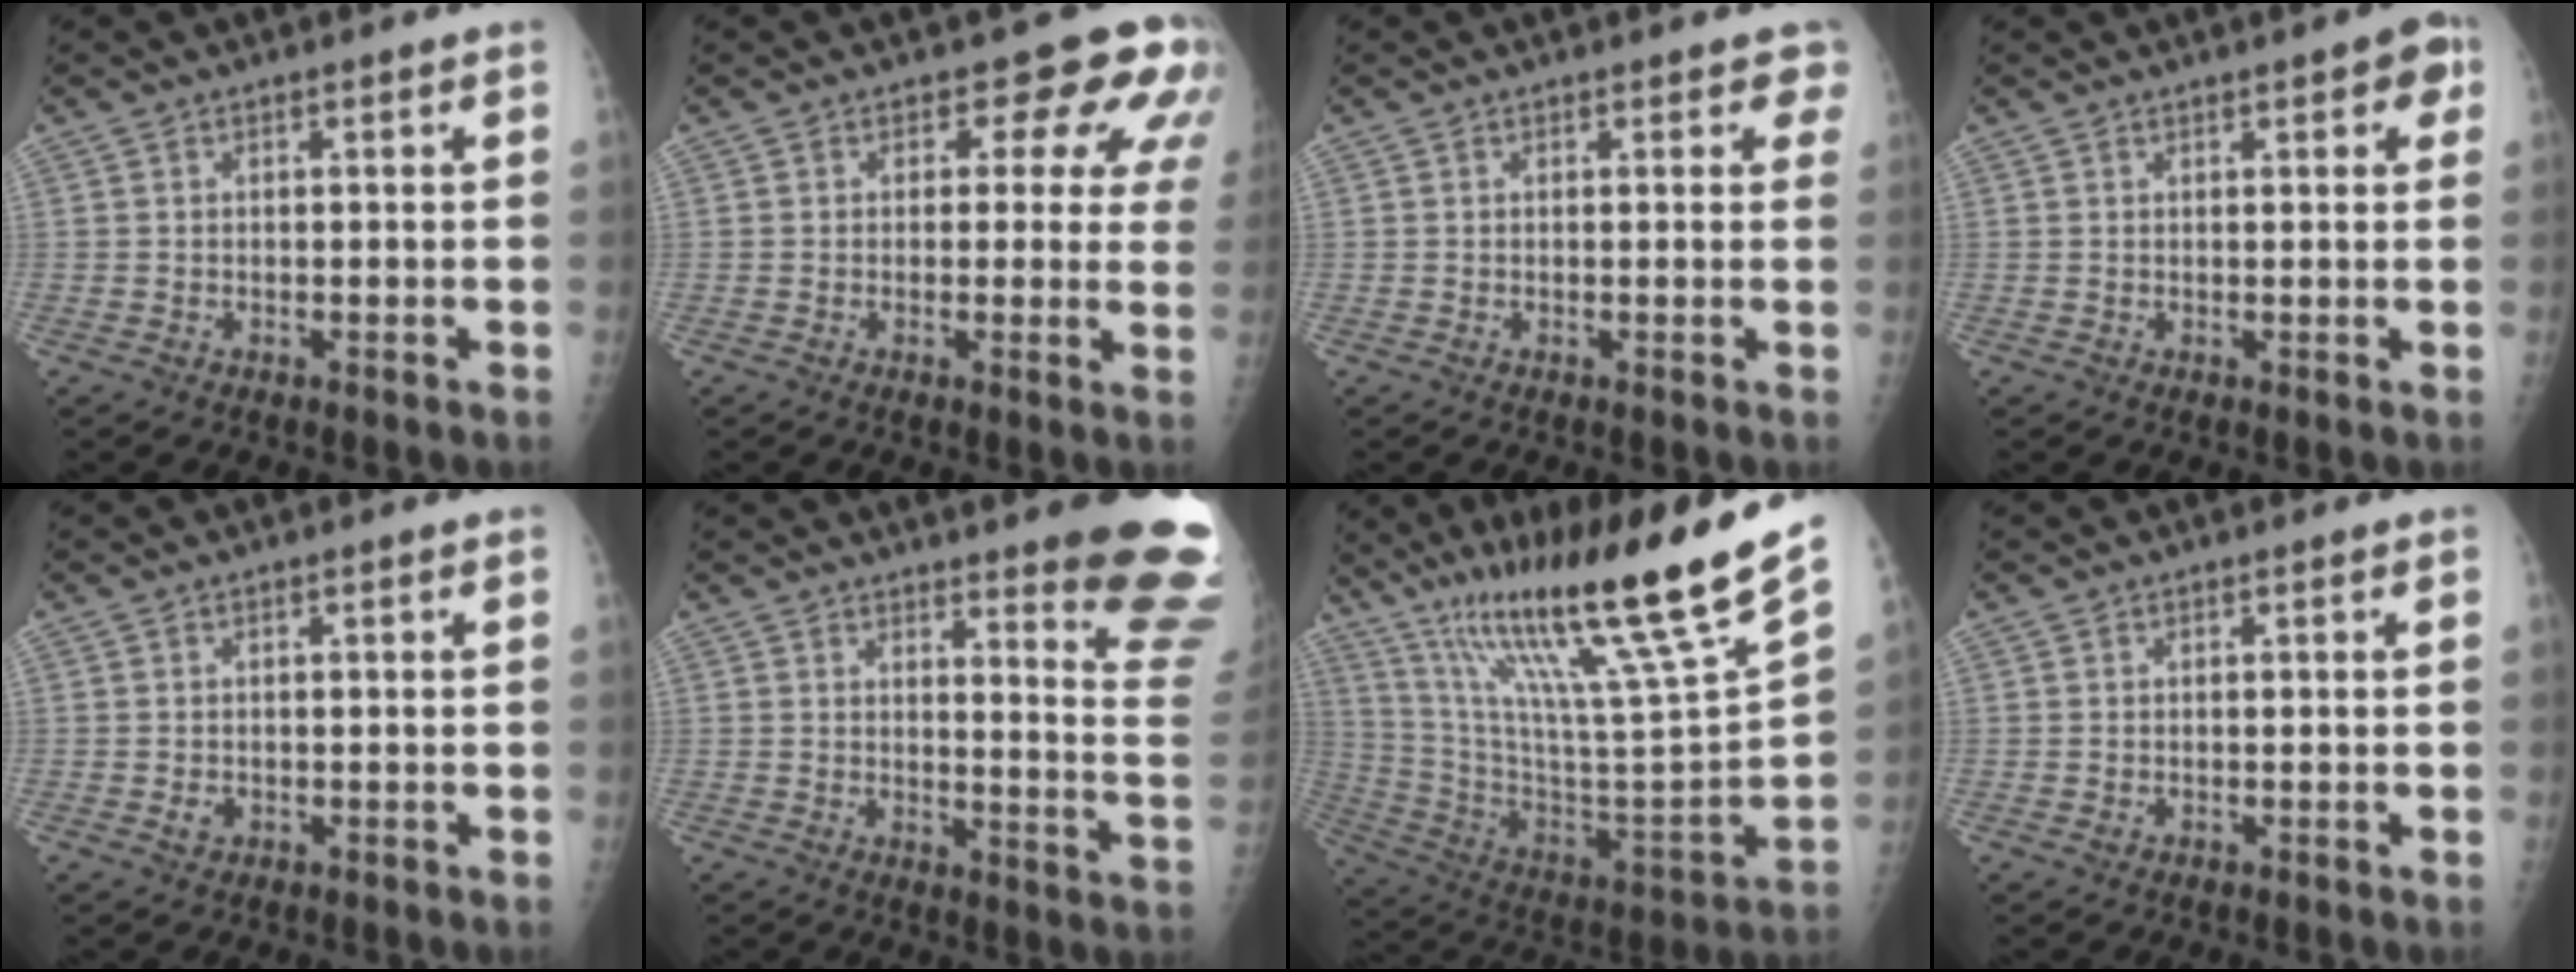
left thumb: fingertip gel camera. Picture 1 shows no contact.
{"total": 9.1, "force": [5.1, 5.3, 5.5], "torque": [-0.017, -0.019, 0.038]}
{"total": 2.2, "force": [1.5, 1.1, 1.2], "torque": [0.011, -0.001, 0.011]}
{"total": 4.5, "force": [2.1, 1.6, 3.7], "torque": [-0.030, -0.001, 0.019]}
{"total": 1.3, "force": [-0.2, 1.0, 0.7], "torque": [-0.007, 0.001, 0.000]}
{"total": 17.0, "force": [13.4, 1.9, 10.2], "torque": [-0.096, -0.126, 0.149]}
{"total": 31.5, "force": [20.1, 2.7, 24.2], "torque": [-0.394, -0.058, 0.351]}
{"total": 0.6, "force": [0.1, 0.4, 0.4], "torque": [-0.005, -0.001, 0.003]}